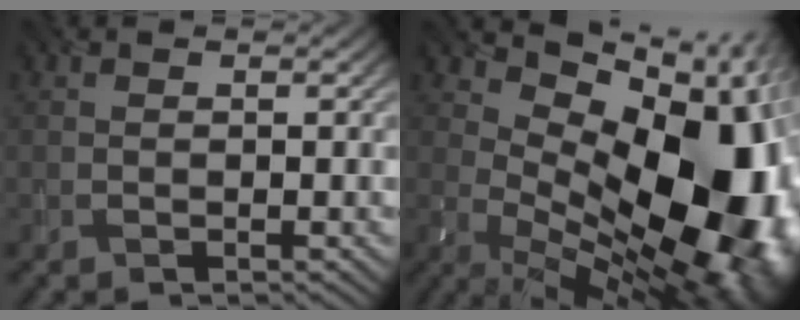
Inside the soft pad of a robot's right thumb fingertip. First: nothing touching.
{"total": 18.5, "force": [2.0, 10.6, 15.1], "torque": [-0.176, -0.008, 0.048]}